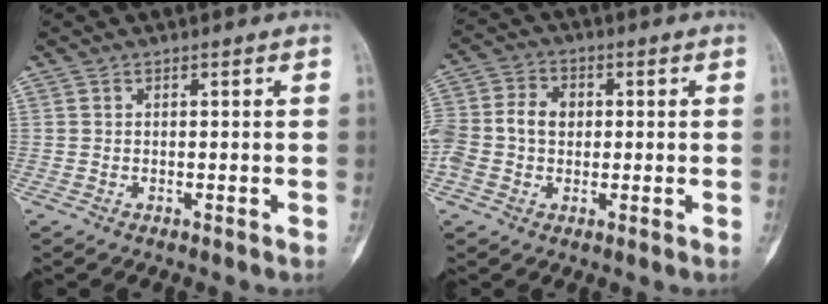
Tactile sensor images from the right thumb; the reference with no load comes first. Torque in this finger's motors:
{"motor_torque": [1.44, 1.57, 0.68, -0.75, 0.10]}